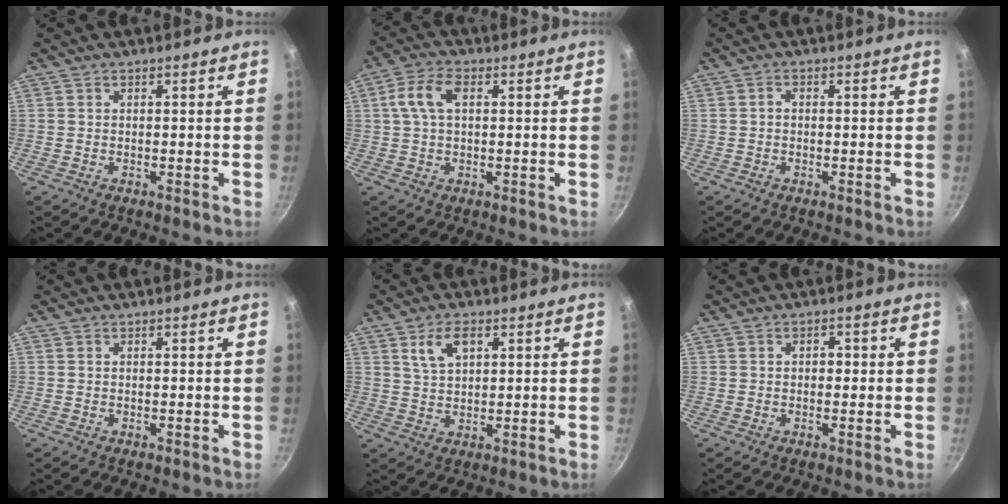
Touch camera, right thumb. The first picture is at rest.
{"total": 6.8, "force": [1.6, 3.8, 5.4], "torque": [-0.116, 0.017, 0.029]}
{"total": 1.0, "force": [-0.1, 0.8, 0.7], "torque": [-0.006, 0.002, -0.006]}
{"total": 0.0}
{"total": 5.7, "force": [2.6, 3.1, 4.0], "torque": [-0.067, -0.009, 0.054]}
{"total": 1.6, "force": [0.1, 1.1, 1.1], "torque": [-0.007, 0.008, -0.002]}